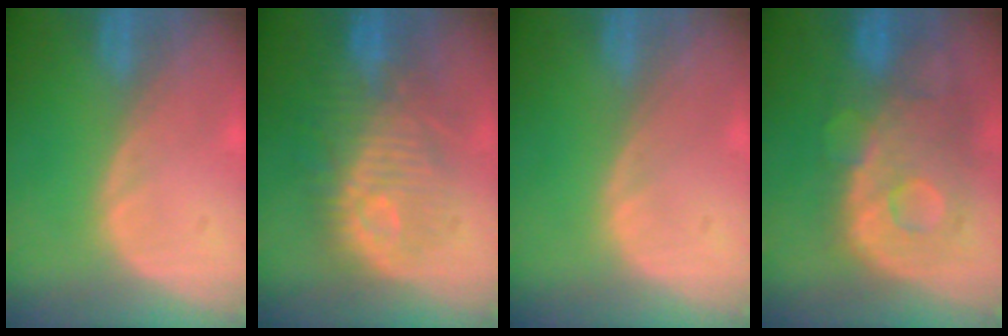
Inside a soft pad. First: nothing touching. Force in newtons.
{"total": 9.9, "press": 9.9, "slide": 0.2}
{"total": 0.0}
{"total": 11.3, "press": 9.7, "slide": 5.7}